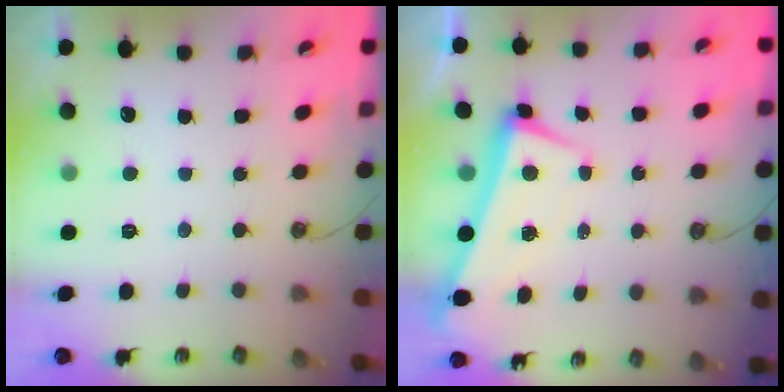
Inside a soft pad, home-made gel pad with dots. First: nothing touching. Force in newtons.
{"total": 2.0, "press": 1.9, "slide": 0.7}